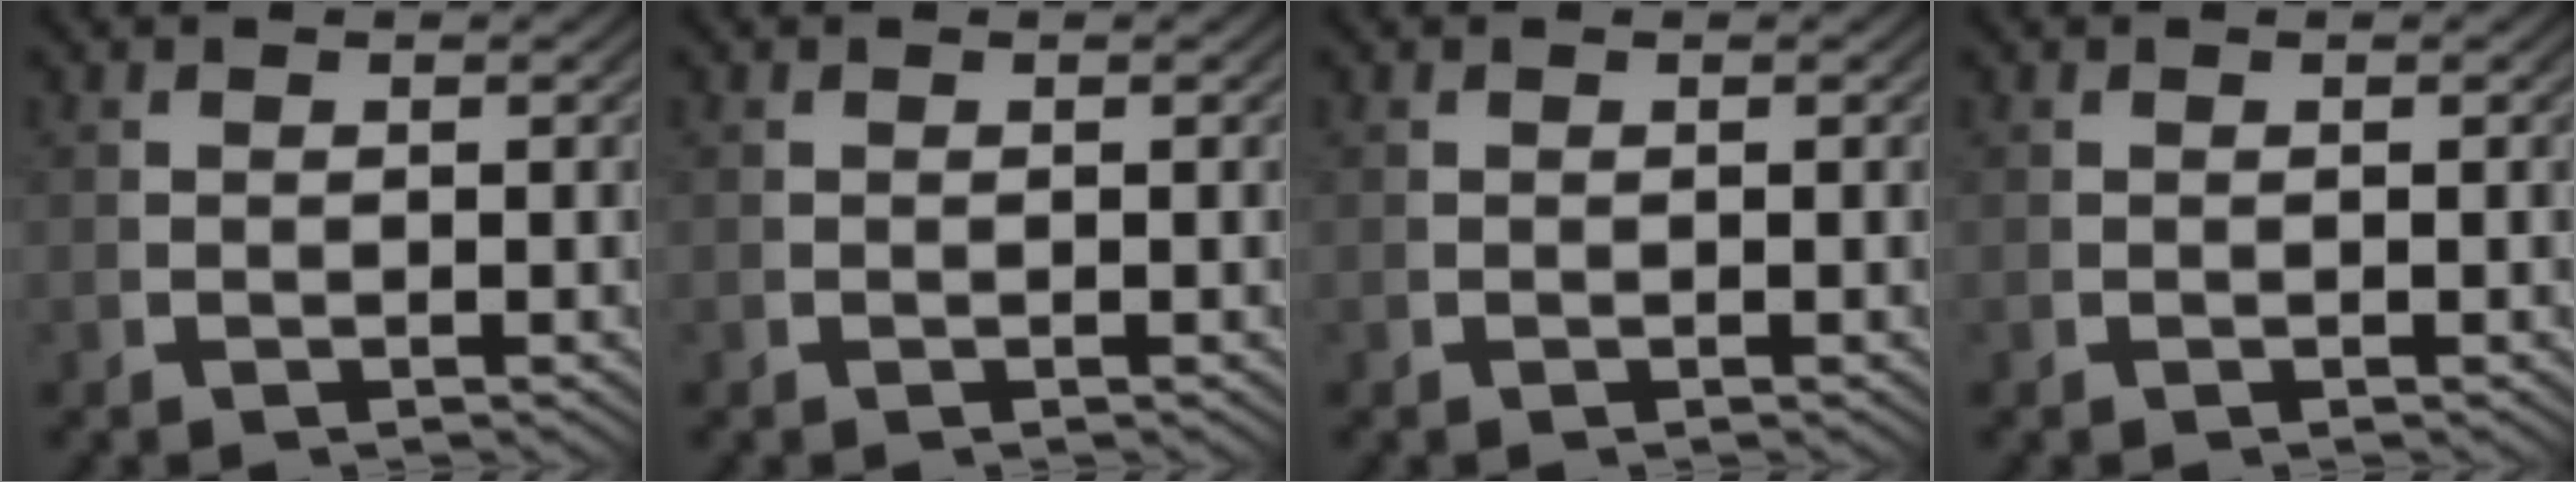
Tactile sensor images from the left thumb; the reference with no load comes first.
{"total": 0.0}
{"total": 0.0}
{"total": 0.0}